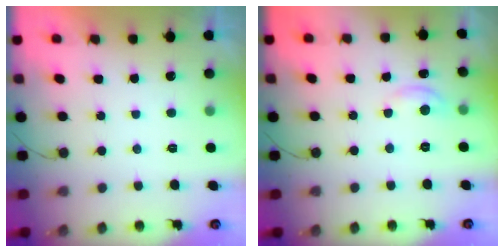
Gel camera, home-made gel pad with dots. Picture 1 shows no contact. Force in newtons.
{"total": 3.7, "press": 3.7, "slide": 0.3}